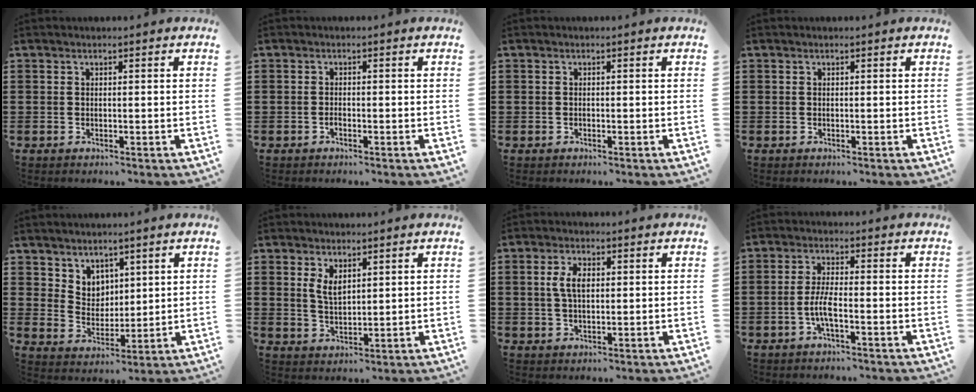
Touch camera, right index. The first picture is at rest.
{"total": 0.7, "force": [-0.5, 0.4, 0.3], "torque": [-0.008, -0.001, -0.010]}
{"total": 0.6, "force": [-0.2, 0.6, 0.0], "torque": [-0.001, 0.005, -0.005]}
{"total": 0.0}
{"total": 5.1, "force": [3.6, 3.6, 0.3], "torque": [-0.028, -0.001, 0.068]}
{"total": 3.2, "force": [1.7, 1.7, 2.1], "torque": [-0.047, 0.005, 0.031]}
{"total": 4.3, "force": [0.7, 2.2, 3.6], "torque": [-0.082, 0.009, 0.008]}
{"total": 4.3, "force": [-1.6, 0.9, 3.9], "torque": [-0.096, -0.006, -0.037]}